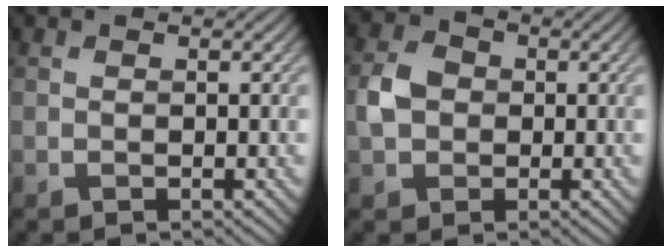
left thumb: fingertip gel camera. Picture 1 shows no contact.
{"total": 4.1, "force": [-0.2, 3.5, 2.1], "torque": [-0.051, 0.005, -0.010]}